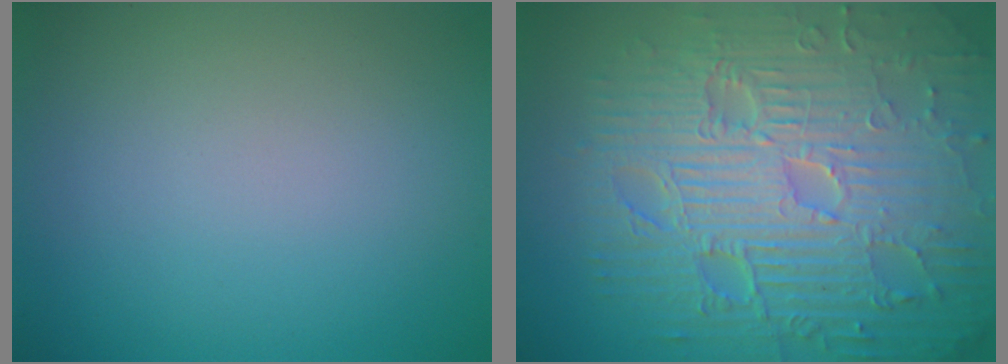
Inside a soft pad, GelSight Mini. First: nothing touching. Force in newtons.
{"total": 12.5, "press": 7.9, "slide": 9.7}